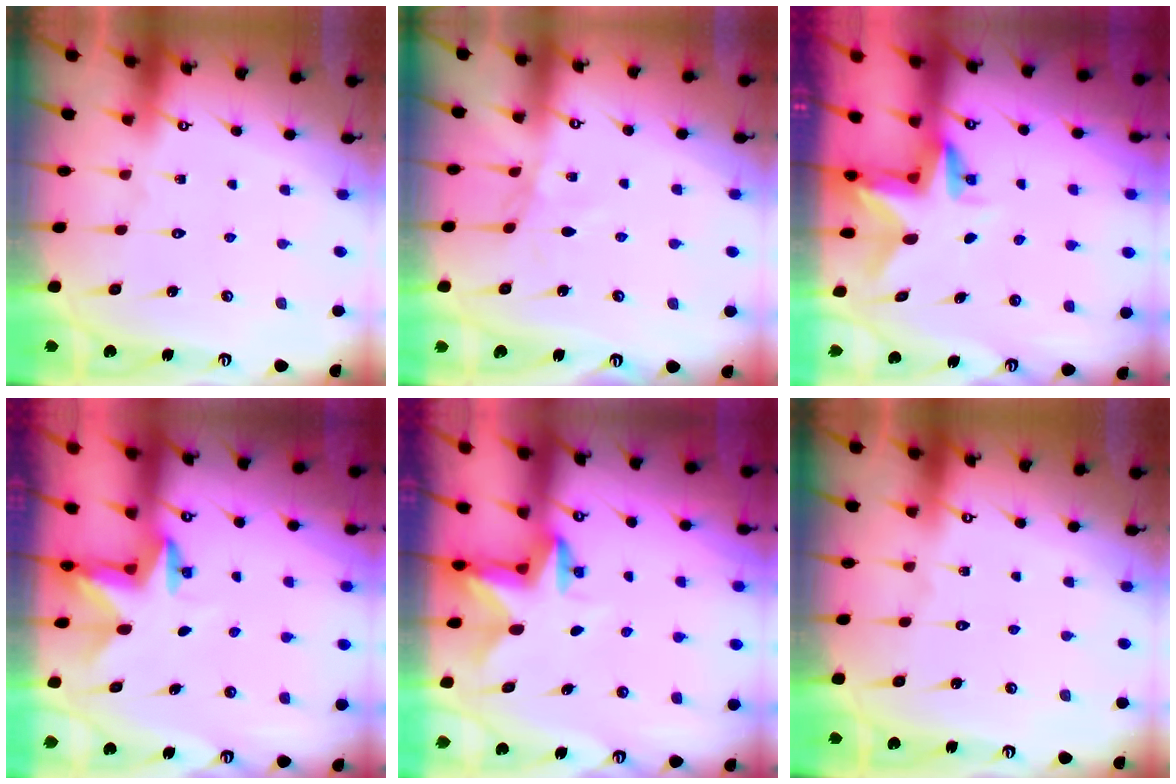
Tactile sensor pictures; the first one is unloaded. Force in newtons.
{"total": 2.2, "press": 2.2, "slide": 0.4}
{"total": 3.5, "press": 3.5, "slide": 0.2}
{"total": 2.6, "press": 2.5, "slide": 0.4}
{"total": 2.7, "press": 2.7, "slide": 0.5}
{"total": 0.0}